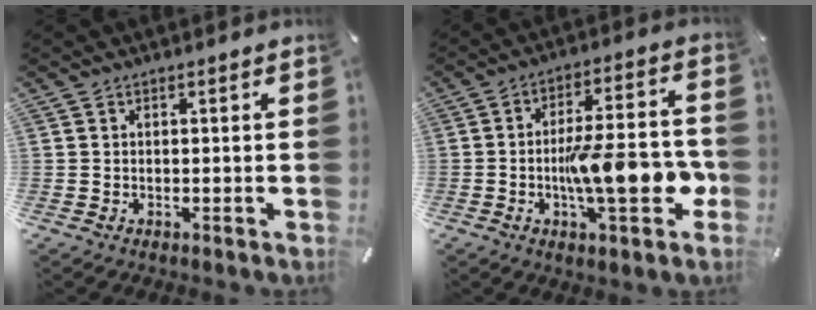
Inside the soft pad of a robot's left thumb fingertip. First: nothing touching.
{"total": 16.3, "force": [-3.3, 5.1, 15.1], "torque": [-0.209, -0.003, -0.052]}